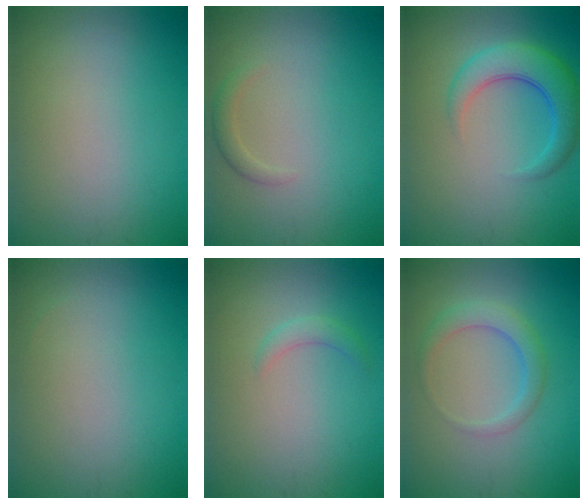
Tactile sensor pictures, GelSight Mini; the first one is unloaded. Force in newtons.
{"total": 1.2, "press": 1.2, "slide": 0.0}
{"total": 5.1, "press": 5.1, "slide": 0.3}
{"total": 0.0}
{"total": 1.3, "press": 1.3, "slide": 0.0}
{"total": 2.6, "press": 2.6, "slide": 0.1}